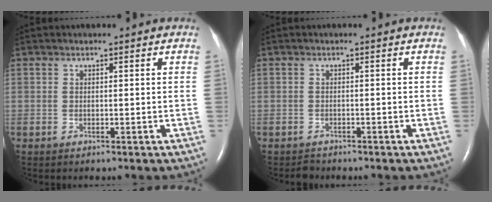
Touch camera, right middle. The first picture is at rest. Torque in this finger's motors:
{"motor_torque": [0.07, -0.05, -0.04, 0.00]}